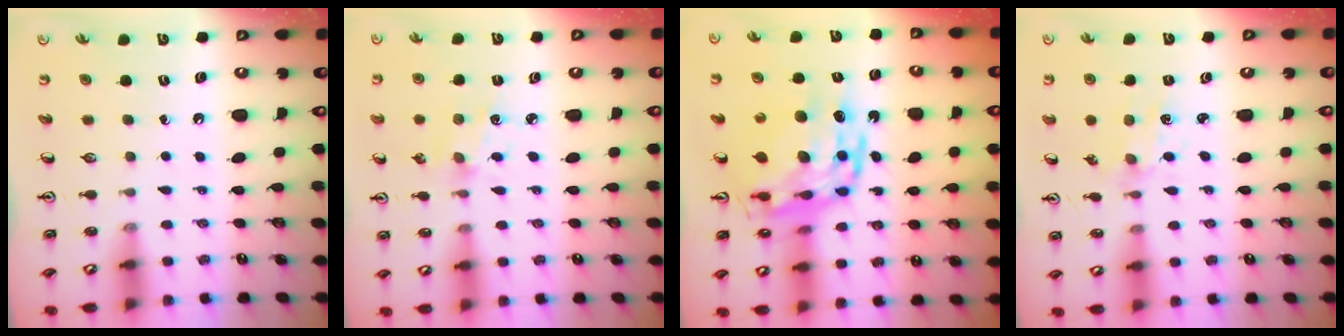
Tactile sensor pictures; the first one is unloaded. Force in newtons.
{"total": 2.9, "press": 2.9, "slide": 0.3}
{"total": 18.3, "press": 18.2, "slide": 1.6}
{"total": 1.7, "press": 1.7, "slide": 0.3}